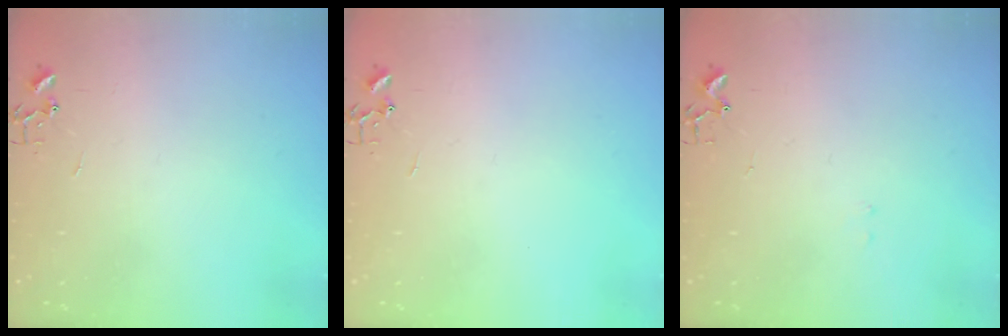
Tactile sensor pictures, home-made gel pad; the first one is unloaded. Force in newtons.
{"total": 0.0}
{"total": 6.8, "press": 6.8, "slide": 0.6}